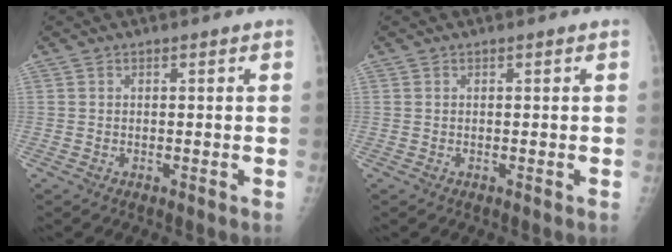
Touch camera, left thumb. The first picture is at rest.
{"total": 0.0}